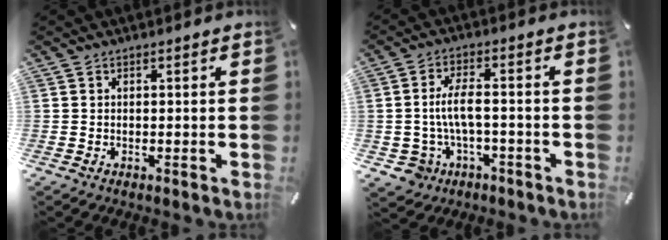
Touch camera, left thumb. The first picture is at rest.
{"total": 7.5, "force": [-1.0, 5.0, 5.5], "torque": [-0.128, 0.009, -0.022]}